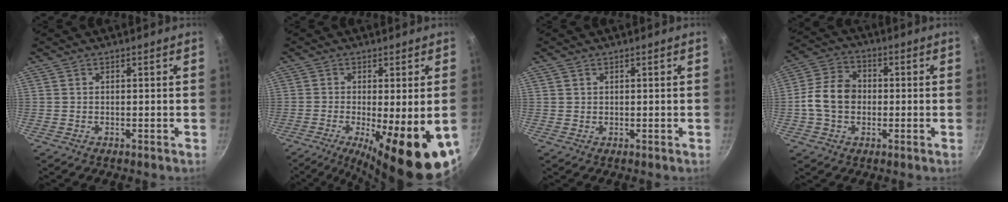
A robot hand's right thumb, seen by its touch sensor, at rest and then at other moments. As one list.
[{"total": 17.4, "force": [-5.5, 4.4, 15.9], "torque": [-0.227, -0.017, -0.069]}, {"total": 0.9, "force": [0.5, 0.7, 0.2], "torque": [-0.002, 0.000, 0.008]}, {"total": 9.8, "force": [-0.7, 7.5, 6.2], "torque": [-0.092, 0.024, -0.026]}]